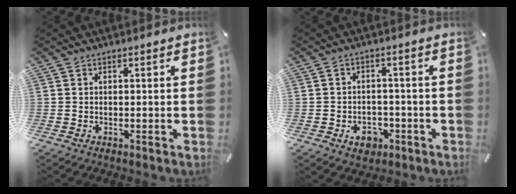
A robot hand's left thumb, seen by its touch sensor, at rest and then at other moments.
{"total": 5.8, "force": [-2.6, 4.5, 2.7], "torque": [-0.038, 0.012, -0.044]}